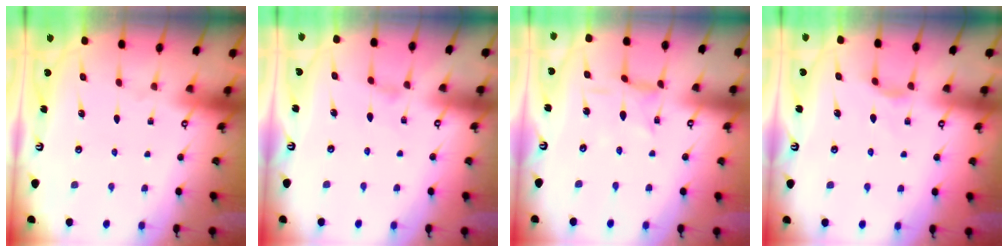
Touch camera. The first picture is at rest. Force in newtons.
{"total": 0.8, "press": 0.7, "slide": 0.3}
{"total": 1.2, "press": 1.2, "slide": 0.2}
{"total": 3.0, "press": 2.9, "slide": 0.5}